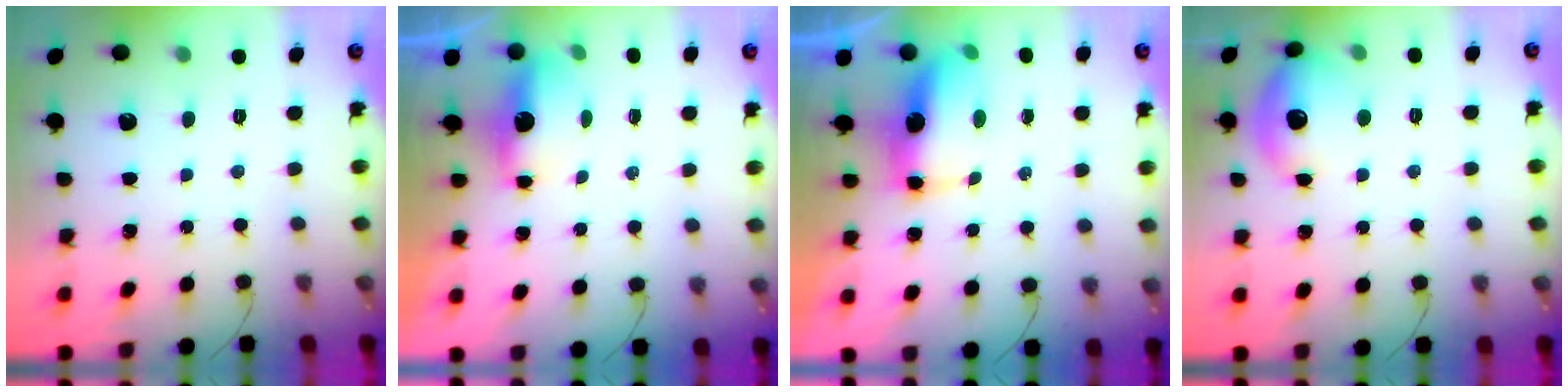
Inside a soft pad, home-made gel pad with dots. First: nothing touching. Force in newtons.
{"total": 7.2, "press": 5.3, "slide": 4.8}
{"total": 7.7, "press": 7.4, "slide": 2.0}
{"total": 10.7, "press": 10.6, "slide": 1.2}